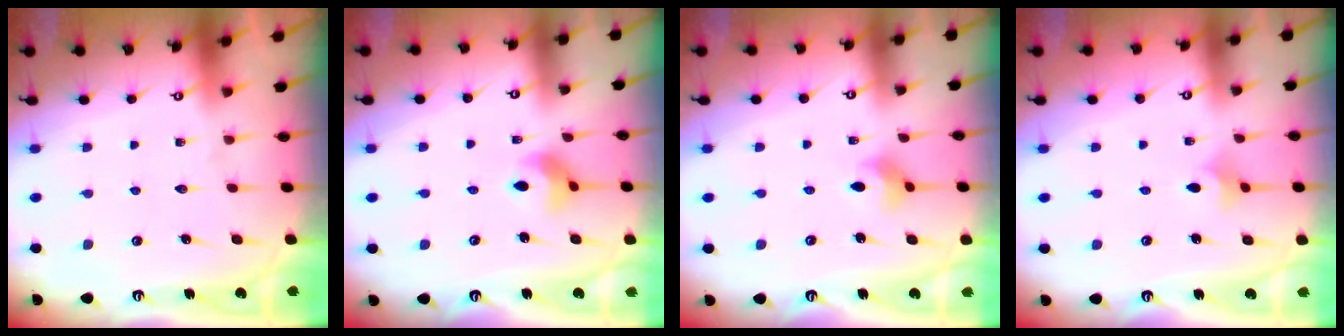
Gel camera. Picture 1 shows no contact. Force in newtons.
{"total": 6.5, "press": 6.5, "slide": 0.6}
{"total": 3.0, "press": 3.0, "slide": 0.5}
{"total": 3.6, "press": 3.5, "slide": 0.8}